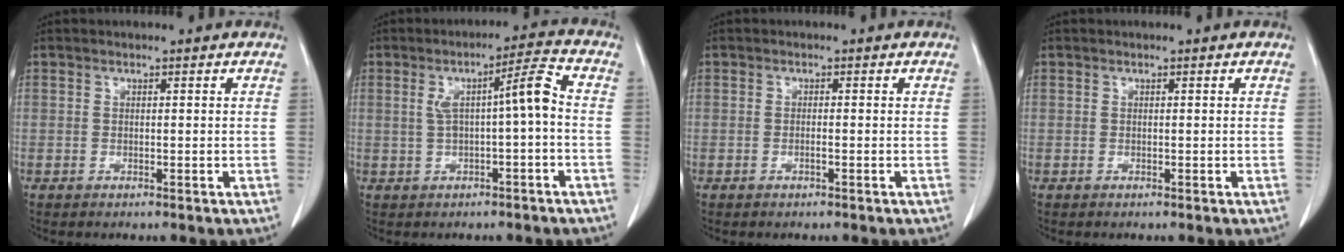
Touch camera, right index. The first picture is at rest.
{"total": 6.3, "force": [0.0, 0.2, 6.3], "torque": [-0.102, 0.022, 0.003]}
{"total": 0.7, "force": [-0.3, 0.0, 0.6], "torque": [-0.014, 0.001, -0.005]}
{"total": 0.0}